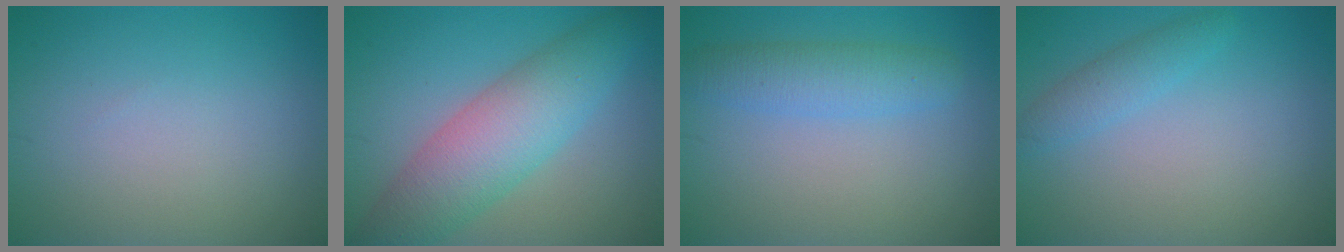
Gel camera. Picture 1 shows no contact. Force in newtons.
{"total": 7.1, "press": 7.0, "slide": 0.3}
{"total": 3.4, "press": 3.4, "slide": 0.1}
{"total": 1.9, "press": 1.9, "slide": 0.1}